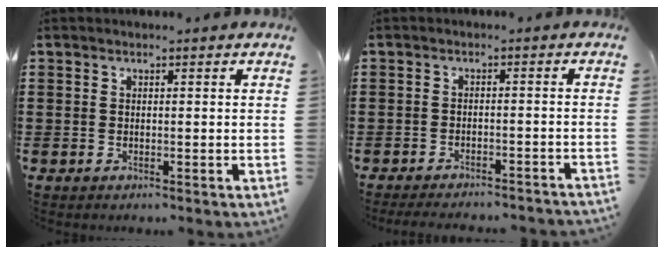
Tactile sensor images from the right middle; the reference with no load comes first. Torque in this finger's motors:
{"motor_torque": [2.14, 0.00, 0.13, 0.10]}